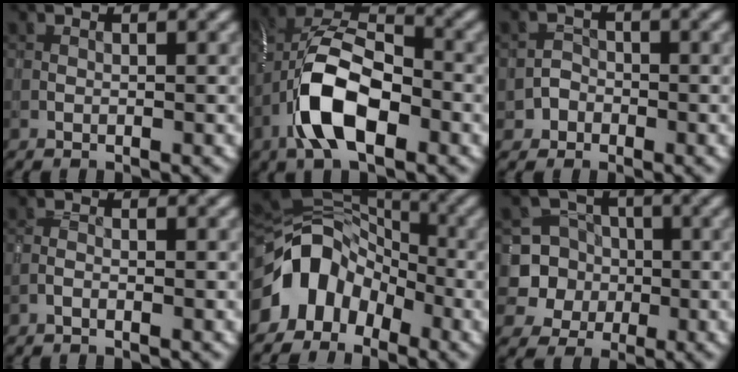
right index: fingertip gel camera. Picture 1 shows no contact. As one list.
[{"total": 9.7, "force": [-3.8, 4.9, 7.5], "torque": [-0.146, 0.011, -0.080]}, {"total": 1.6, "force": [-0.7, 1.4, 0.0], "torque": [0.012, 0.007, -0.015]}, {"total": 0.9, "force": [-0.7, 0.2, 0.5], "torque": [-0.010, 0.001, -0.016]}, {"total": 8.5, "force": [-3.8, 6.2, 4.5], "torque": [-0.068, 0.010, -0.080]}, {"total": 6.4, "force": [-1.1, 6.2, 1.2], "torque": [-0.013, 0.015, -0.047]}]